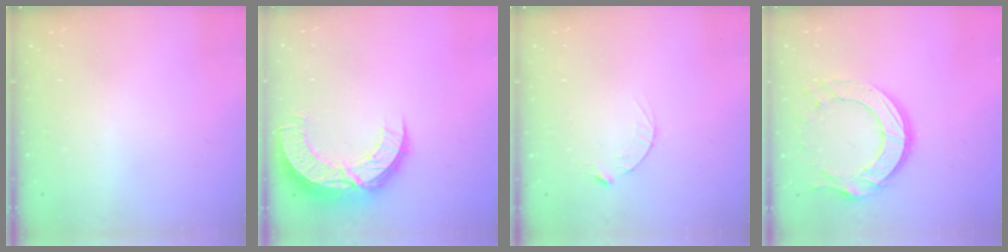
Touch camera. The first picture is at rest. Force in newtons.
{"total": 13.7, "press": 13.7, "slide": 1.0}
{"total": 2.8, "press": 2.8, "slide": 0.4}
{"total": 12.8, "press": 12.7, "slide": 1.1}